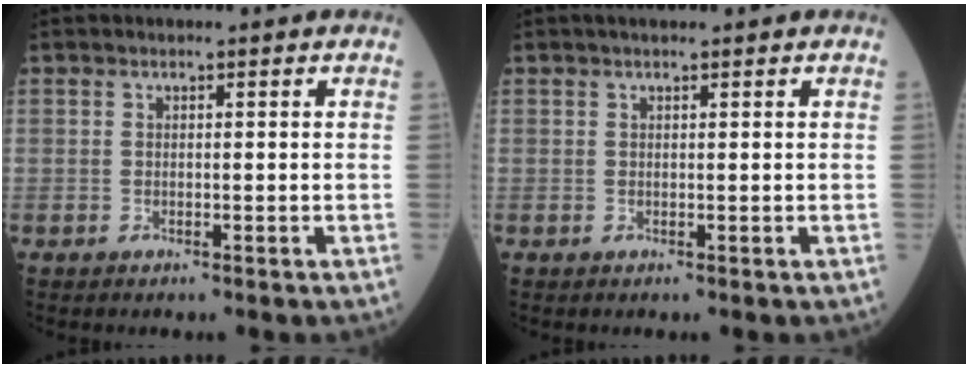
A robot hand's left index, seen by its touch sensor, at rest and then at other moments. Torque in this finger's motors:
{"motor_torque": [0.16, -0.11, 0.02, 0.01]}